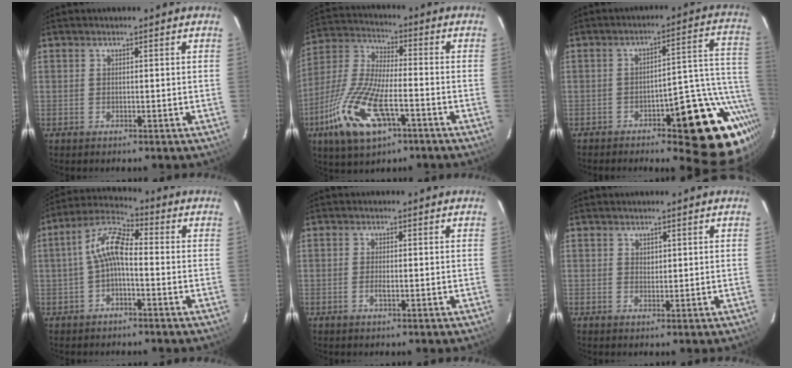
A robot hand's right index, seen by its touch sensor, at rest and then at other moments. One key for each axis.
{"total": 16.7, "fx": -7.7, "fy": 6.2, "fz": 13.5, "tx": -0.303, "ty": -0.020, "tz": -0.147}
{"total": 18.1, "fx": -10.1, "fy": 6.0, "fz": 13.7, "tx": -0.121, "ty": 0.021, "tz": -0.137}
{"total": 7.4, "fx": -1.0, "fy": 3.1, "fz": 6.6, "tx": -0.146, "ty": 0.026, "tz": -0.024}
{"total": 1.6, "fx": -0.4, "fy": 0.6, "fz": 1.4, "tx": -0.030, "ty": -0.001, "tz": -0.007}
{"total": 1.1, "fx": 0.7, "fy": 0.8, "fz": 0.2, "tx": 0.000, "ty": 0.003, "tz": 0.012}